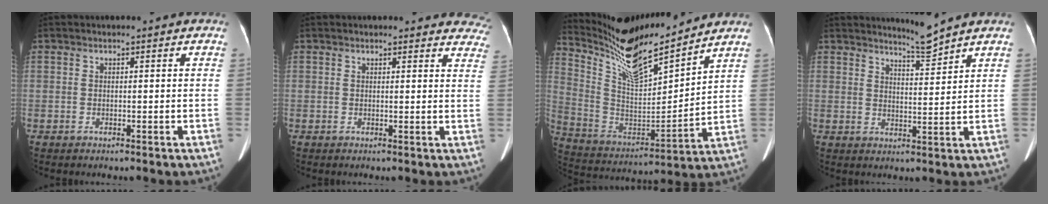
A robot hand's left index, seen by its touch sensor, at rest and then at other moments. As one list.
[{"total": 11.7, "force": [11.1, 3.1, 2.0], "torque": [0.022, -0.019, 0.091]}, {"total": 16.2, "force": [14.6, 1.5, 7.0], "torque": [-0.151, -0.010, 0.275]}, {"total": 3.8, "force": [3.6, -1.1, 0.6], "torque": [-0.018, -0.016, 0.068]}]